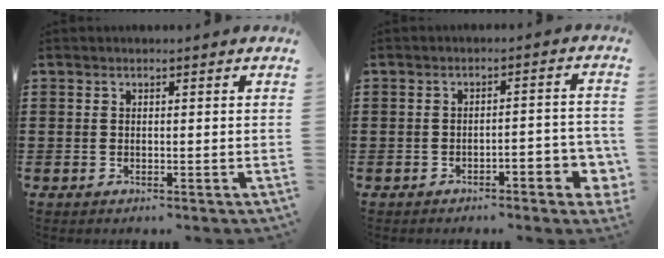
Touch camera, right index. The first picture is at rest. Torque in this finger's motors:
{"motor_torque": [0.03, -0.02, 0.22, 0.06]}